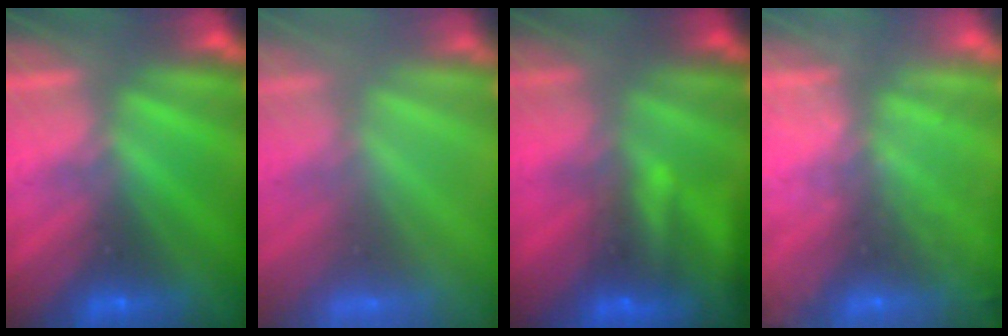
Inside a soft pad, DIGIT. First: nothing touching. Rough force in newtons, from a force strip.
{"total": 7.6}
{"total": 7.2}
{"total": 8.8}